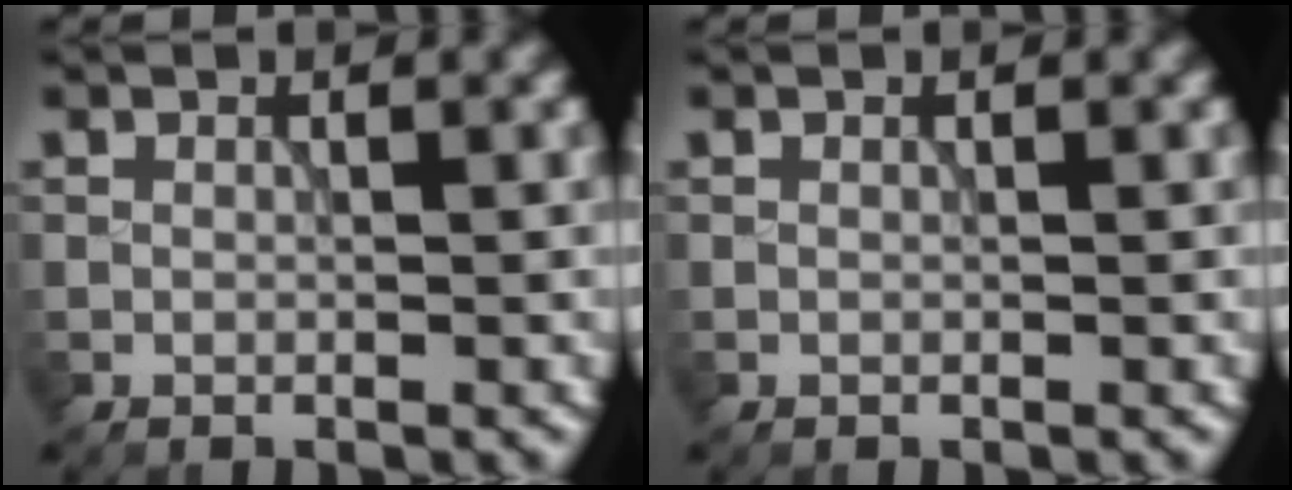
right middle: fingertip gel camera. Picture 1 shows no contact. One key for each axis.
{"total": 0.0}